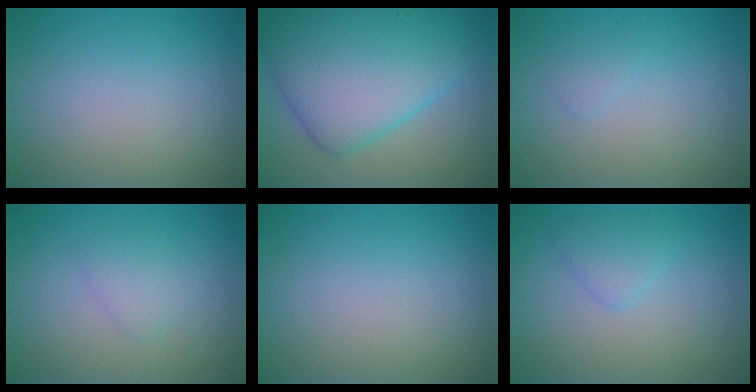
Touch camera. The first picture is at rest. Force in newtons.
{"total": 9.5, "press": 9.5, "slide": 0.1}
{"total": 0.7, "press": 0.7, "slide": 0.1}
{"total": 1.4, "press": 1.4, "slide": 0.0}
{"total": 0.0}
{"total": 1.7, "press": 1.7, "slide": 0.2}